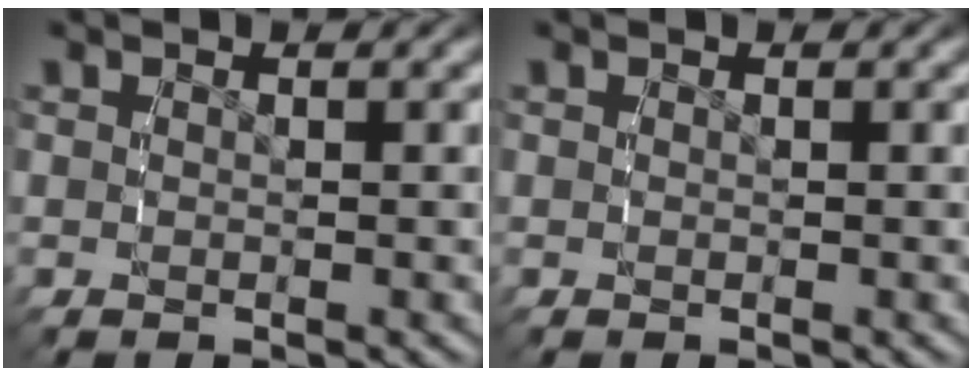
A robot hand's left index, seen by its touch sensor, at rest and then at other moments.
{"total": 0.0}